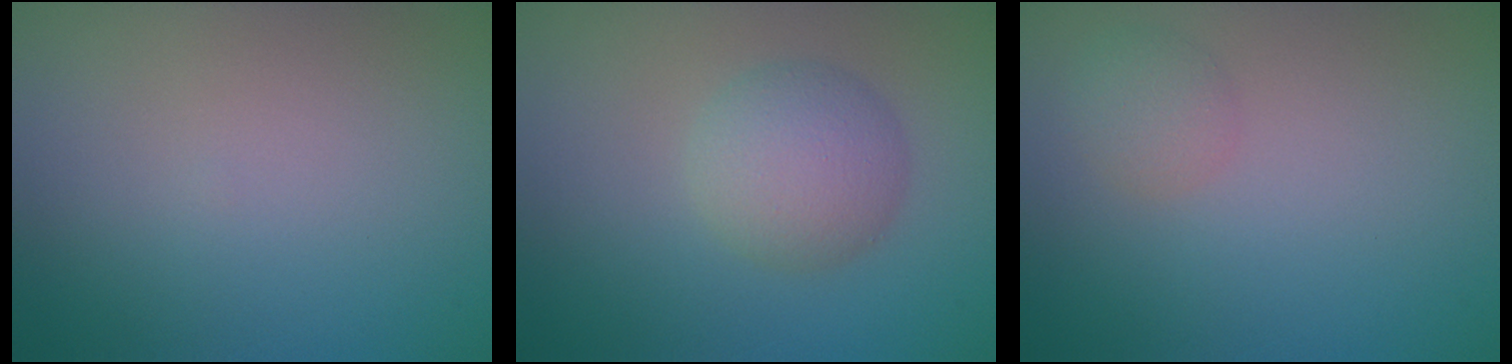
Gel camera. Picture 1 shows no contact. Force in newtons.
{"total": 3.6, "press": 3.6, "slide": 0.2}
{"total": 1.6, "press": 1.6, "slide": 0.1}